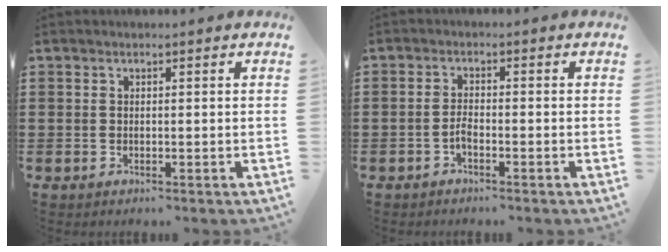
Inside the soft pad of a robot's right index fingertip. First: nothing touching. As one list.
[{"total": 2.0, "force": [-1.3, 0.4, 1.4], "torque": [-0.034, 0.000, -0.027]}]